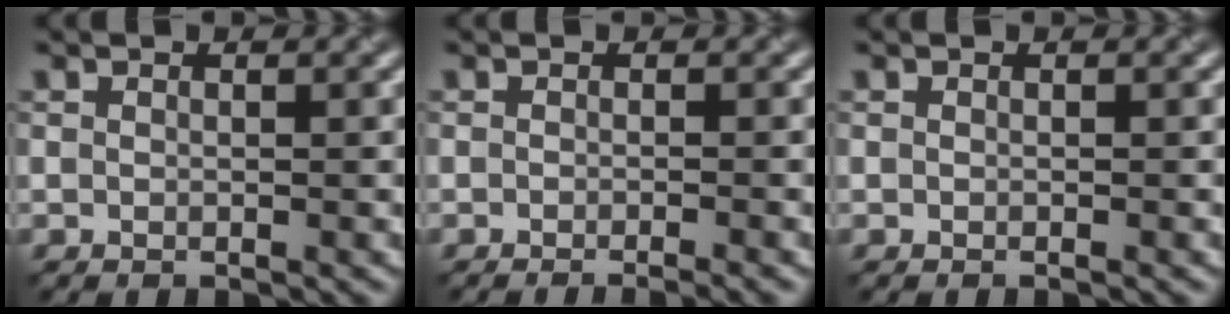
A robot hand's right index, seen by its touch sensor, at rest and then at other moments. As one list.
[{"total": 2.7, "force": [-1.6, 0.7, 2.0], "torque": [-0.016, 0.005, -0.021]}, {"total": 0.0}]